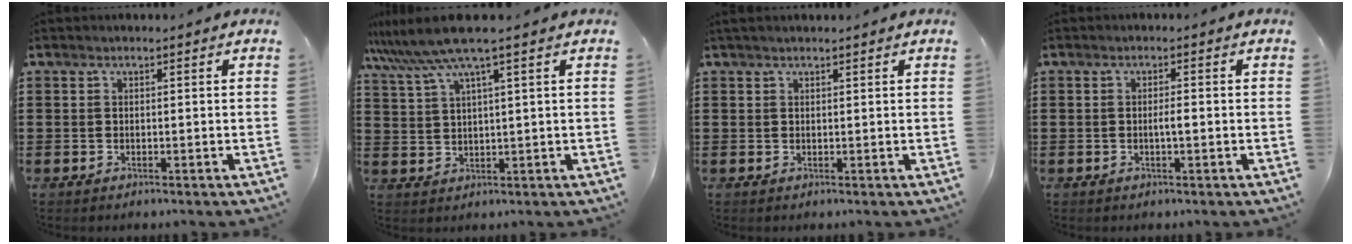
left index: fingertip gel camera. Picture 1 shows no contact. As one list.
[{"total": 6.6, "force": [4.4, -0.2, 4.9], "torque": [-0.116, -0.014, 0.075]}, {"total": 0.7, "force": [0.6, 0.0, 0.4], "torque": [-0.009, 0.001, 0.011]}, {"total": 1.5, "force": [-0.3, 0.2, 1.4], "torque": [-0.027, 0.000, -0.006]}]